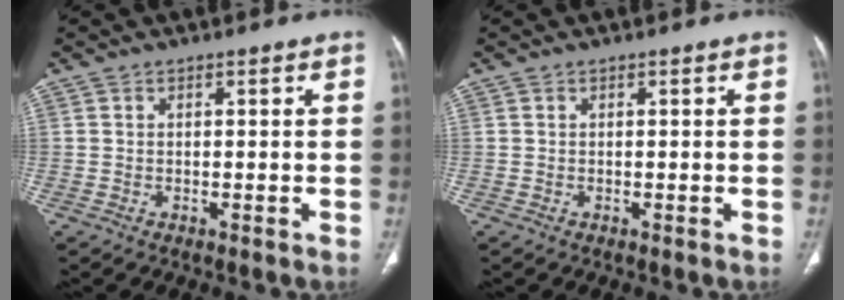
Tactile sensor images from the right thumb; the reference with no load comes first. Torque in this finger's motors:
{"motor_torque": [0.00, 0.00, 0.00, 0.00, 0.00]}